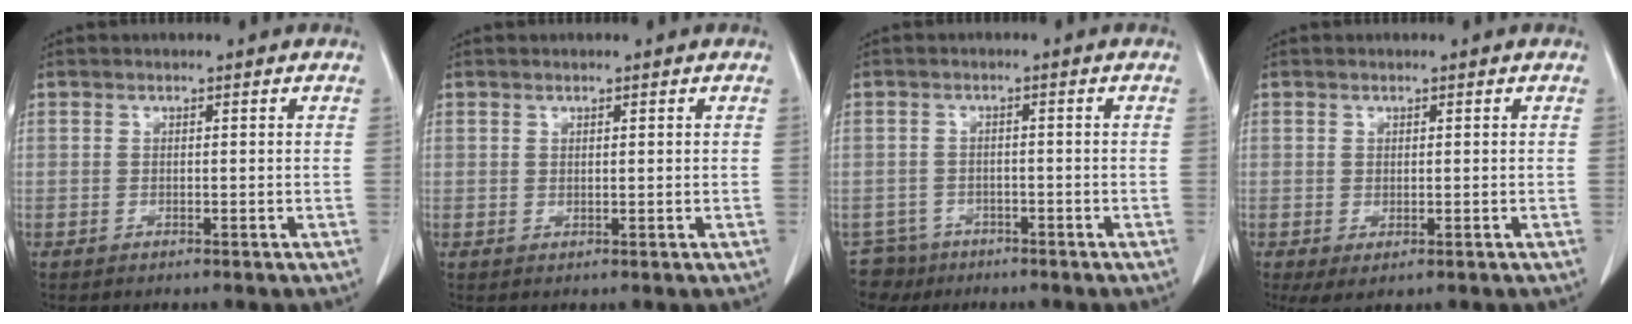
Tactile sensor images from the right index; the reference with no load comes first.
{"total": 0.6, "force": [0.3, 0.2, 0.5], "torque": [-0.011, -0.003, 0.005]}
{"total": 4.7, "force": [-3.2, 3.3, -0.7], "torque": [0.016, 0.006, -0.056]}
{"total": 3.5, "force": [-1.2, 1.6, 2.8], "torque": [-0.052, -0.011, -0.013]}